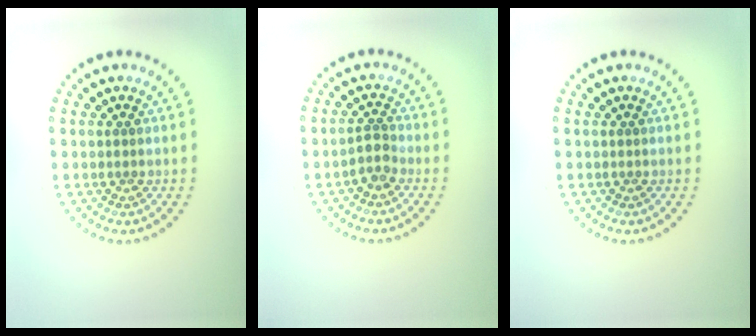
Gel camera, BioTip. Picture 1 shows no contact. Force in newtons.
{"total": 1.7, "press": 1.4, "slide": 1.0}
{"total": 0.0}